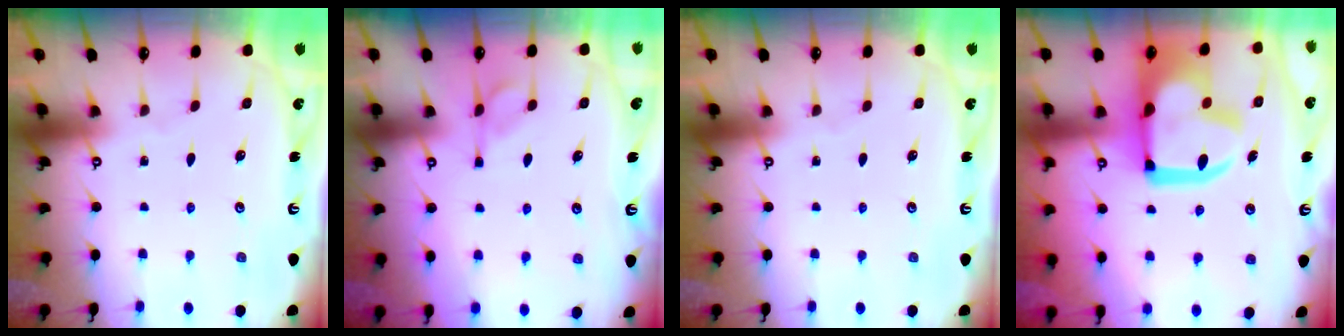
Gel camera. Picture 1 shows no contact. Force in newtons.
{"total": 5.6, "press": 5.5, "slide": 0.8}
{"total": 0.0}
{"total": 21.1, "press": 21.0, "slide": 2.2}